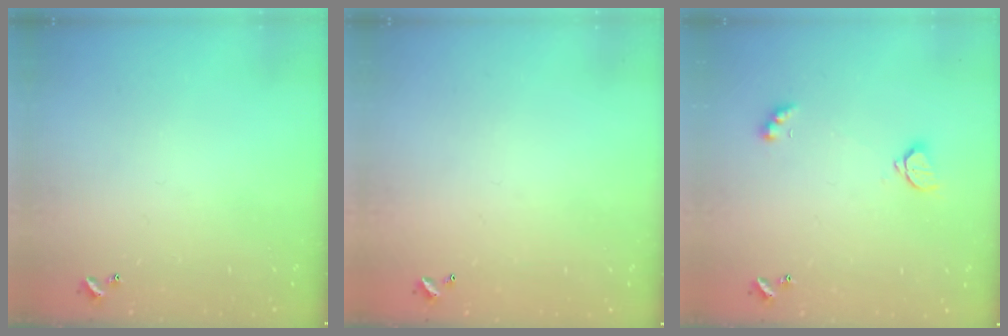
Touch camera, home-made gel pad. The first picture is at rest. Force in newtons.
{"total": 2.7, "press": 2.7, "slide": 0.1}
{"total": 2.2, "press": 2.1, "slide": 0.6}